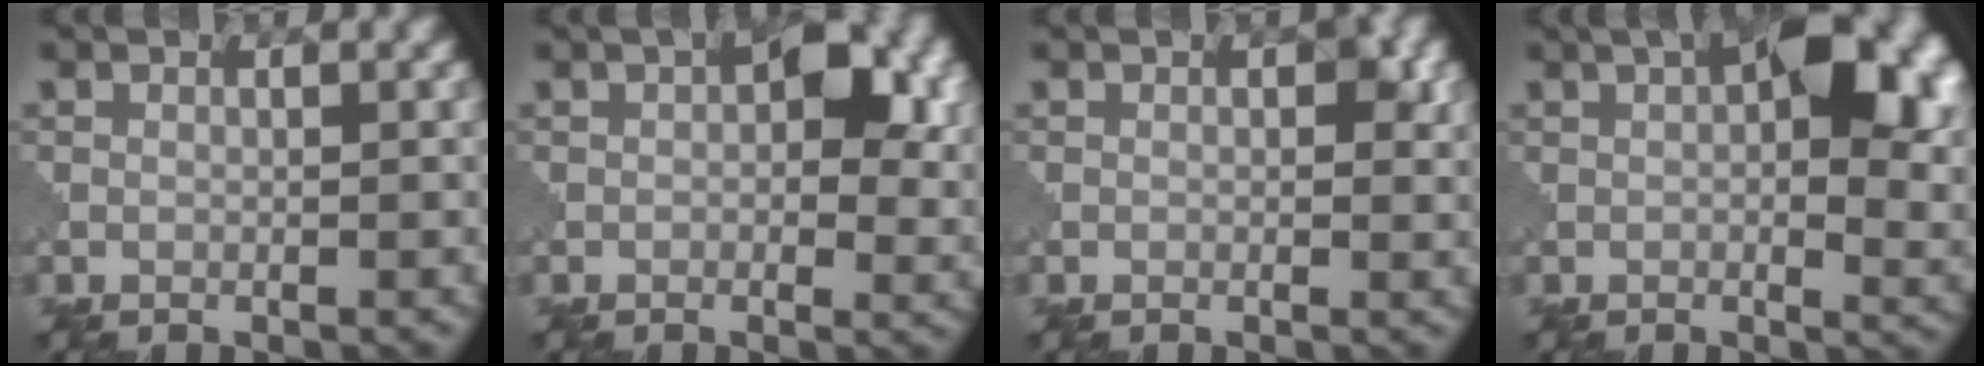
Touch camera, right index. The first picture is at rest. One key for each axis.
{"total": 7.0, "fx": 1.4, "fy": 3.9, "fz": 5.6, "tx": -0.065, "ty": -0.003, "tz": 0.020}
{"total": 2.4, "fx": 0.4, "fy": 1.3, "fz": 2.0, "tx": -0.020, "ty": -0.004, "tz": 0.005}
{"total": 10.7, "fx": 2.3, "fy": 5.1, "fz": 9.1, "tx": -0.101, "ty": 0.002, "tz": 0.035}